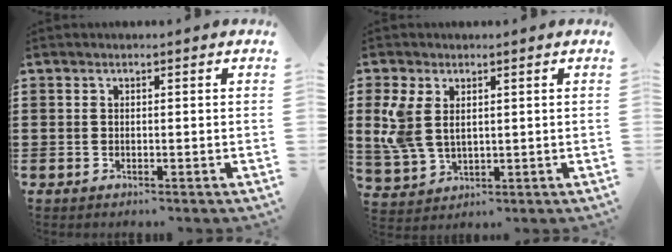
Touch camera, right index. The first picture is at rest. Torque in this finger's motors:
{"motor_torque": [0.94, 0.01, 0.35, 0.21]}